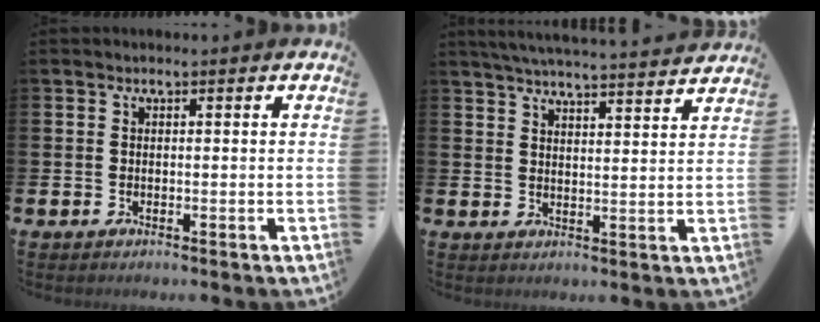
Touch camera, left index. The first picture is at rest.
{"total": 5.2, "force": [5.1, -0.3, 1.0], "torque": [-0.031, -0.034, 0.089]}